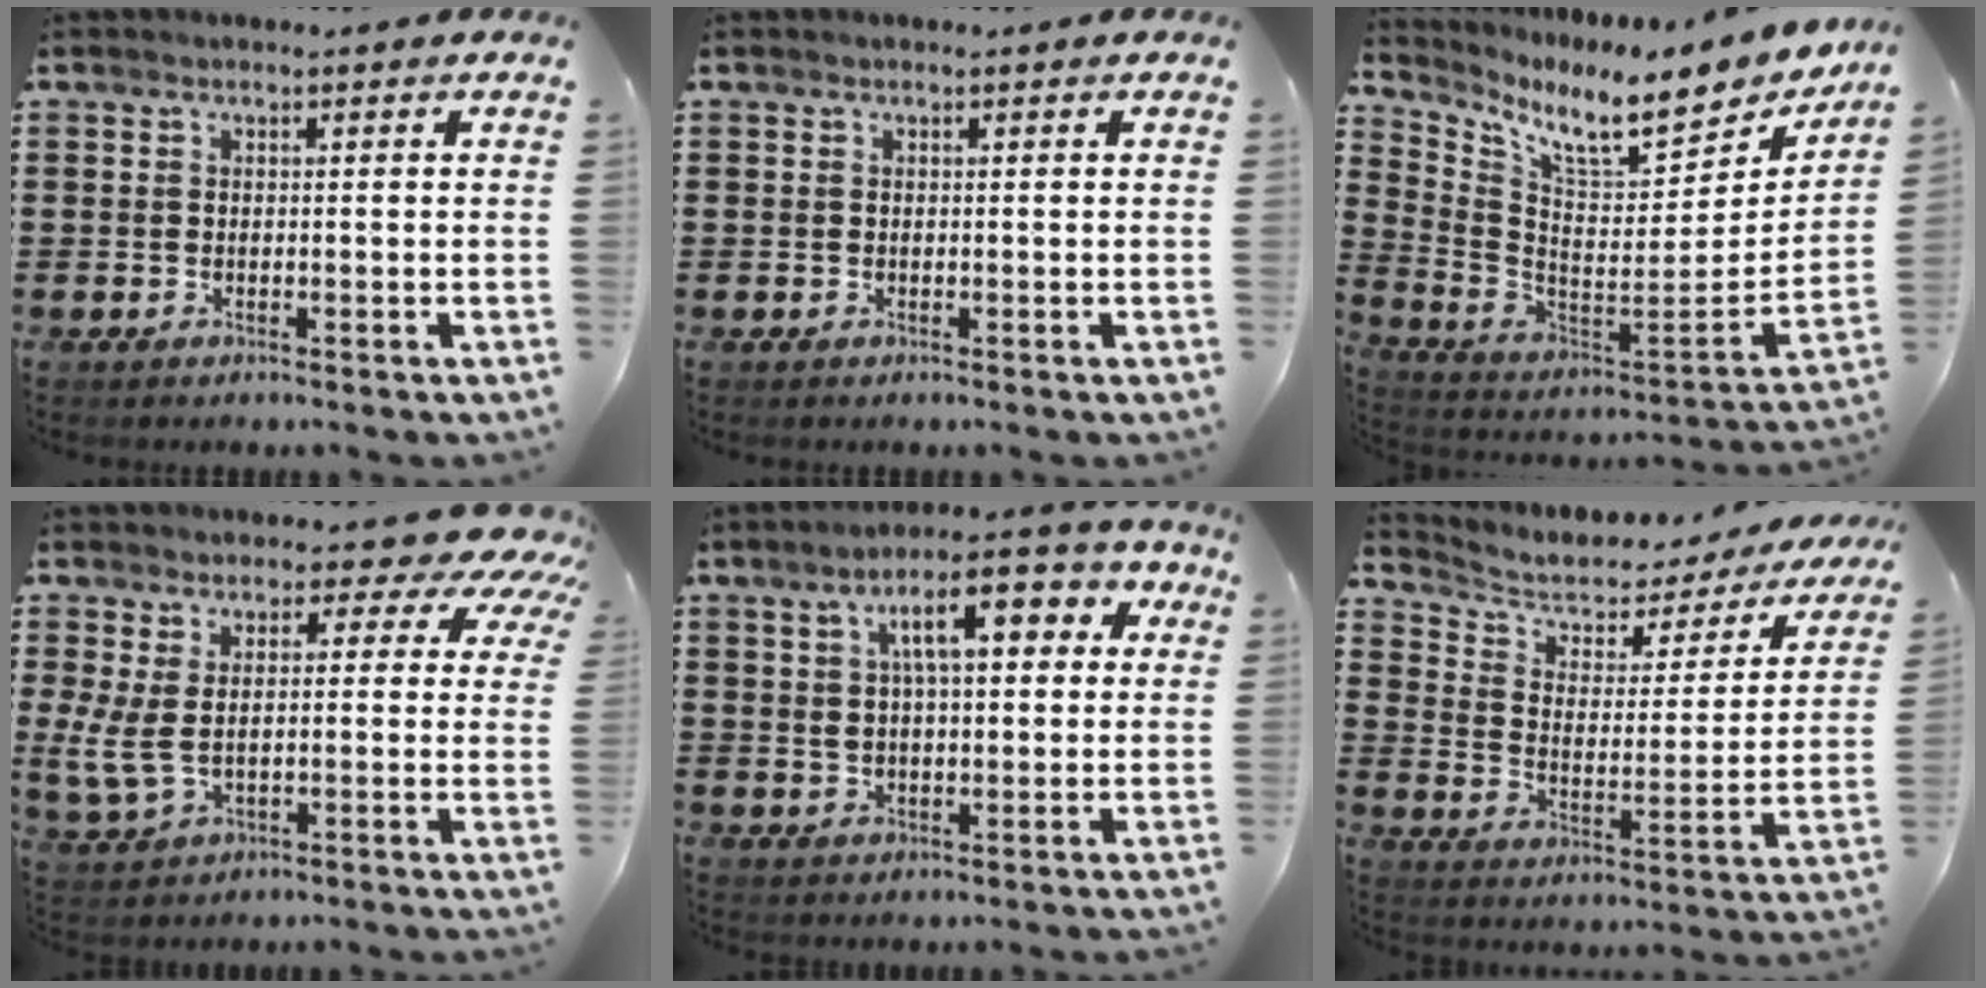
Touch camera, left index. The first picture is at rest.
{"total": 0.0}
{"total": 9.6, "force": [7.6, 1.4, 5.7], "torque": [-0.120, -0.067, 0.121]}
{"total": 9.5, "force": [4.3, 4.9, 6.9], "torque": [-0.135, -0.025, 0.079]}
{"total": 10.0, "force": [4.1, 3.6, 8.3], "torque": [-0.142, -0.002, 0.059]}
{"total": 4.4, "force": [3.2, 2.5, 1.8], "torque": [-0.058, -0.022, 0.049]}